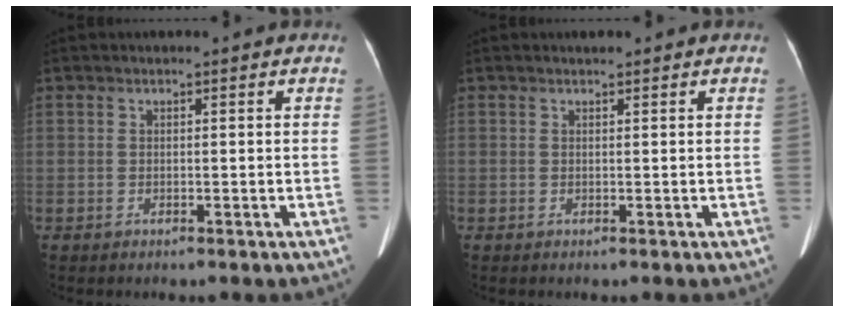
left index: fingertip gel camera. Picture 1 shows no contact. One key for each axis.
{"total": 0.9, "fx": 0.7, "fy": 0.4, "fz": 0.3, "tx": -0.009, "ty": 0.008, "tz": 0.010}